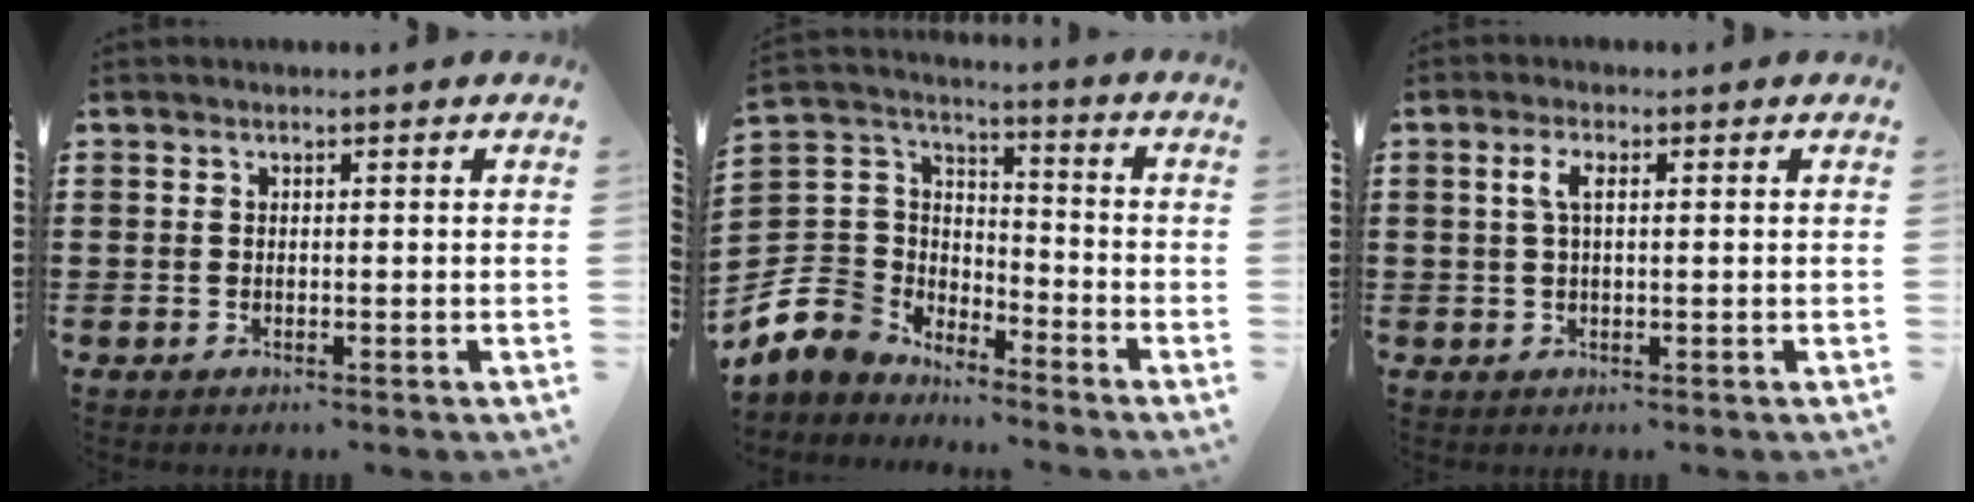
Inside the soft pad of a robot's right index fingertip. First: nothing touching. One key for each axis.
{"total": 7.7, "fx": -4.5, "fy": 6.2, "fz": 0.7, "tx": -0.073, "ty": 0.000, "tz": -0.093}
{"total": 2.7, "fx": 0.6, "fy": 1.0, "fz": 2.5, "tx": -0.059, "ty": 0.004, "tz": 0.005}